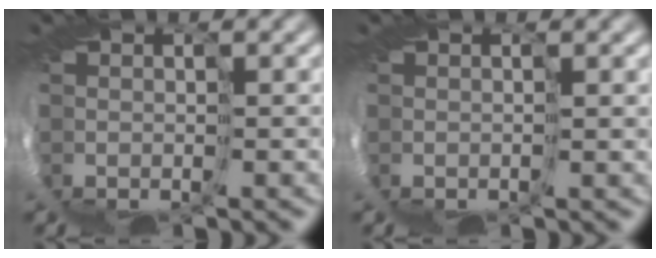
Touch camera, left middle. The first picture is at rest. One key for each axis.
{"total": 0.8, "fx": 0.5, "fy": -0.3, "fz": 0.5, "tx": -0.013, "ty": -0.001, "tz": 0.003}